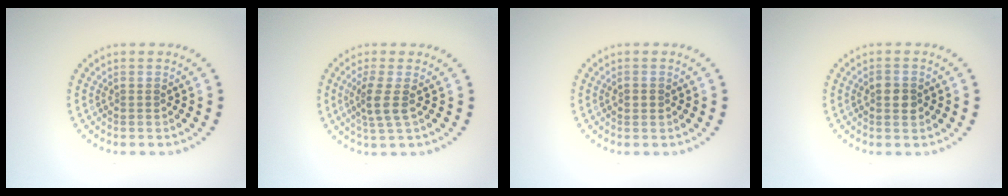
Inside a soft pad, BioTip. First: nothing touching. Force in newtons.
{"total": 2.5, "press": 1.9, "slide": 1.6}
{"total": 1.1, "press": 1.1, "slide": 0.2}
{"total": 2.2, "press": 2.2, "slide": 0.1}